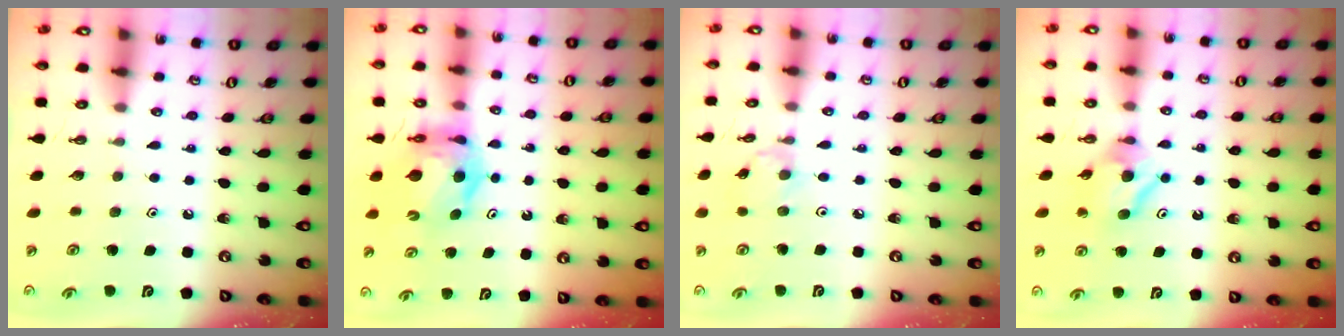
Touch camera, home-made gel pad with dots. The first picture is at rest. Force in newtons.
{"total": 7.6, "press": 7.5, "slide": 0.9}
{"total": 1.0, "press": 1.0, "slide": 0.2}
{"total": 7.9, "press": 7.9, "slide": 0.2}